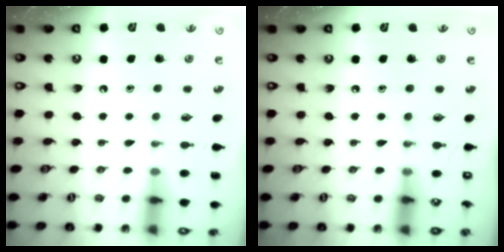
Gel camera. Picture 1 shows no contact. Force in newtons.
{"total": 0.0}